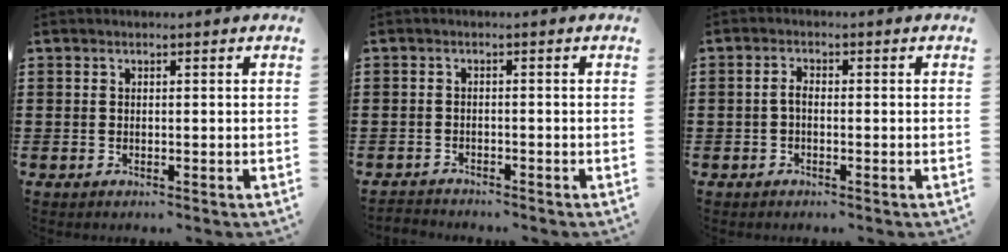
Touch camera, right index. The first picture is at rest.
{"total": 1.4, "force": [-1.4, 0.3, -0.1], "torque": [-0.004, 0.002, -0.031]}
{"total": 1.6, "force": [-0.6, 0.7, 1.4], "torque": [-0.035, -0.001, -0.014]}